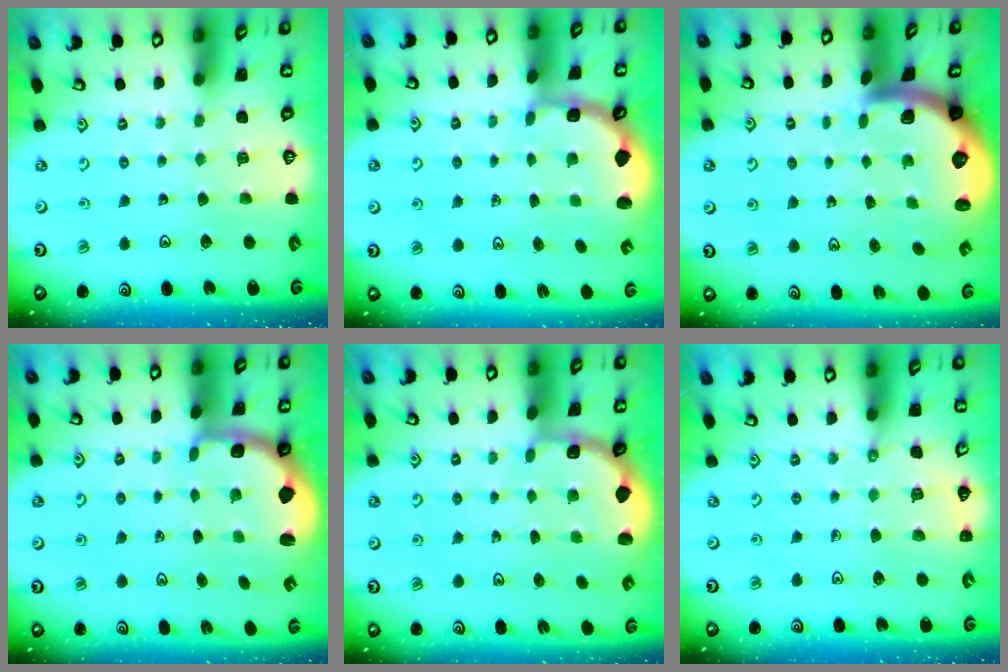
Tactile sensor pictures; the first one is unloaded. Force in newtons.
{"total": 2.6, "press": 2.0, "slide": 1.7}
{"total": 1.9, "press": 1.9, "slide": 0.2}
{"total": 2.3, "press": 1.3, "slide": 1.8}
{"total": 1.8, "press": 1.6, "slide": 0.7}
{"total": 6.0, "press": 5.8, "slide": 1.6}